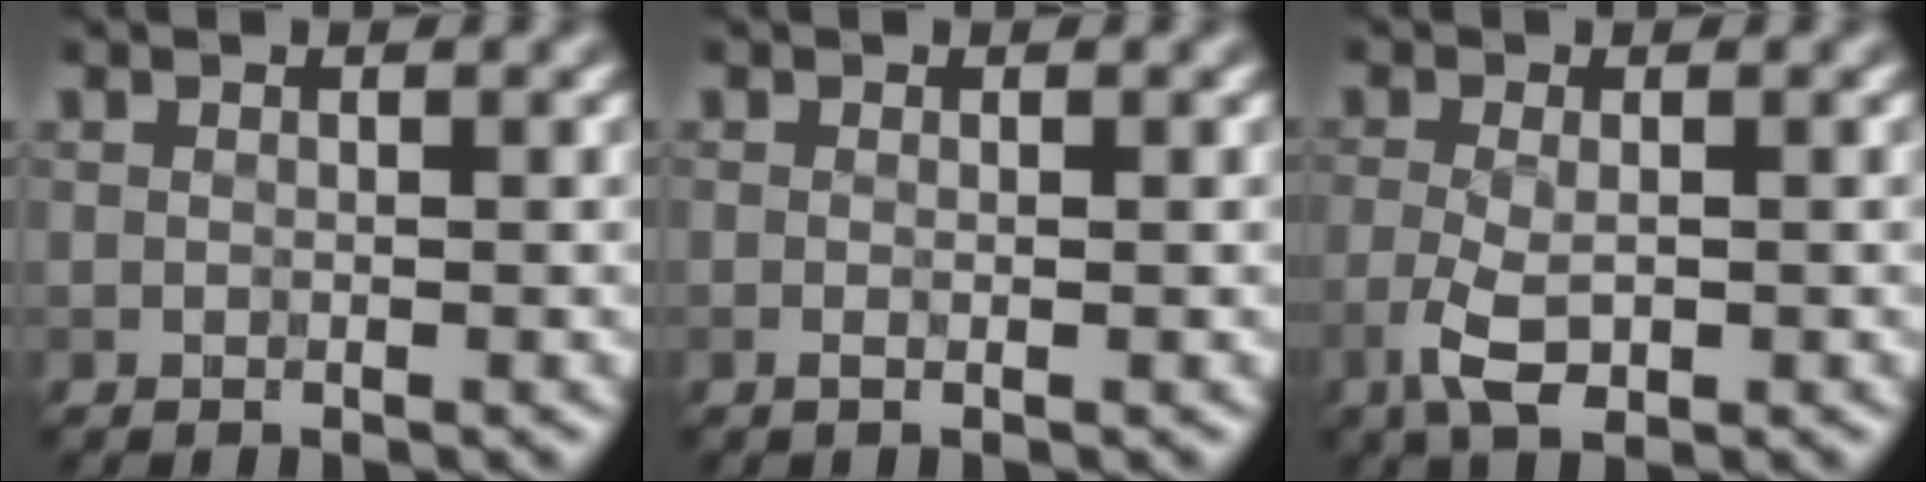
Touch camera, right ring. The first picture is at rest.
{"total": 0.7, "force": [-0.2, 0.1, 0.6], "torque": [-0.006, 0.001, -0.006]}
{"total": 3.1, "force": [-1.6, 1.0, 2.5], "torque": [-0.058, -0.008, -0.029]}